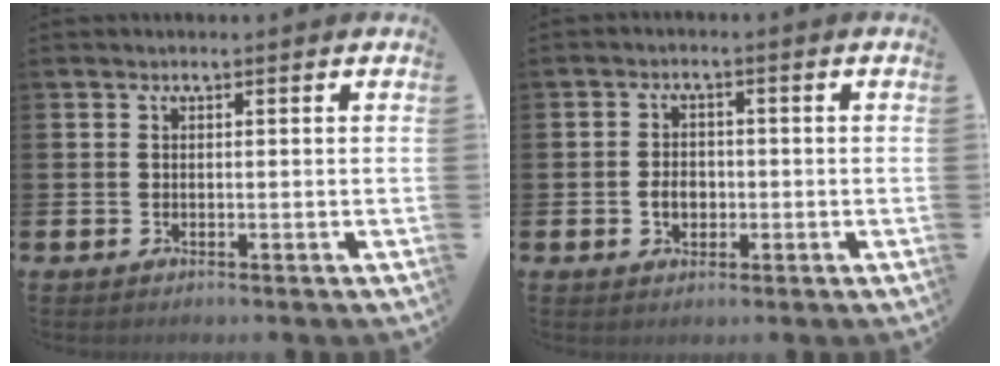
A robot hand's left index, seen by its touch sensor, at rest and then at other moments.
{"total": 2.8, "force": [-0.7, 2.1, 1.8], "torque": [-0.017, -0.003, -0.019]}